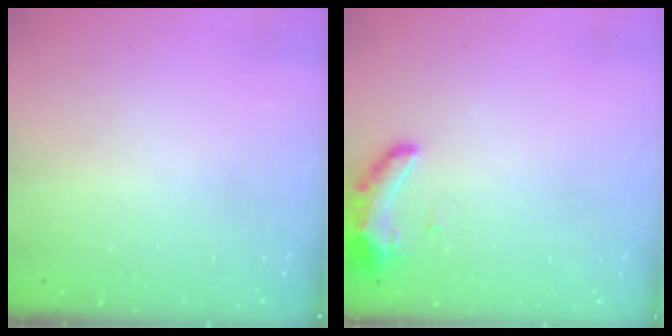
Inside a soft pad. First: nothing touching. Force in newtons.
{"total": 11.5, "press": 9.6, "slide": 6.3}